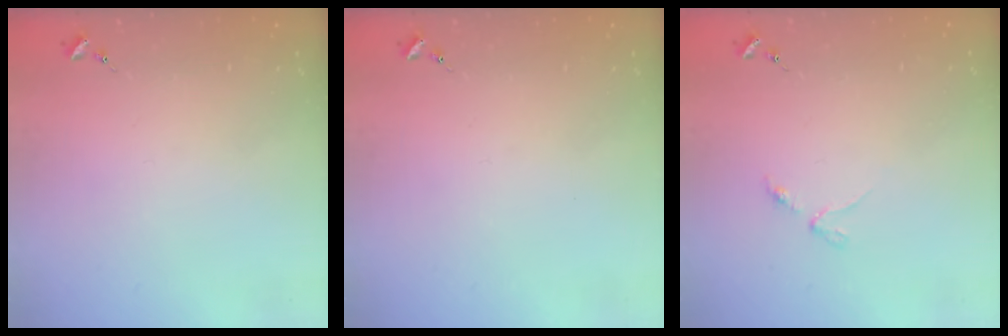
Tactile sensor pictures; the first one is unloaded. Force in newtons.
{"total": 0.0}
{"total": 2.9, "press": 2.8, "slide": 0.4}